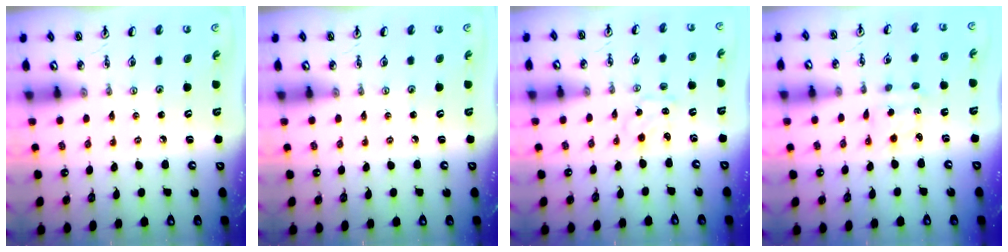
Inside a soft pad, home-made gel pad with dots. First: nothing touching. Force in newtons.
{"total": 0.0}
{"total": 0.8, "press": 0.7, "slide": 0.2}
{"total": 1.8, "press": 1.7, "slide": 0.6}